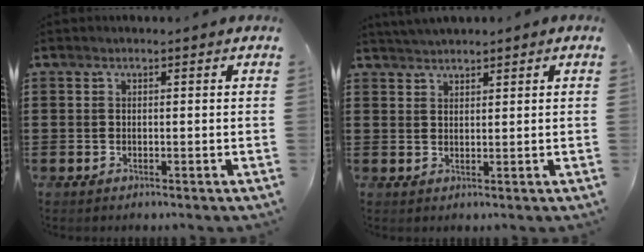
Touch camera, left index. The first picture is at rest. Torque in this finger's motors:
{"motor_torque": [1.10, -1.04, 0.47, 0.14]}